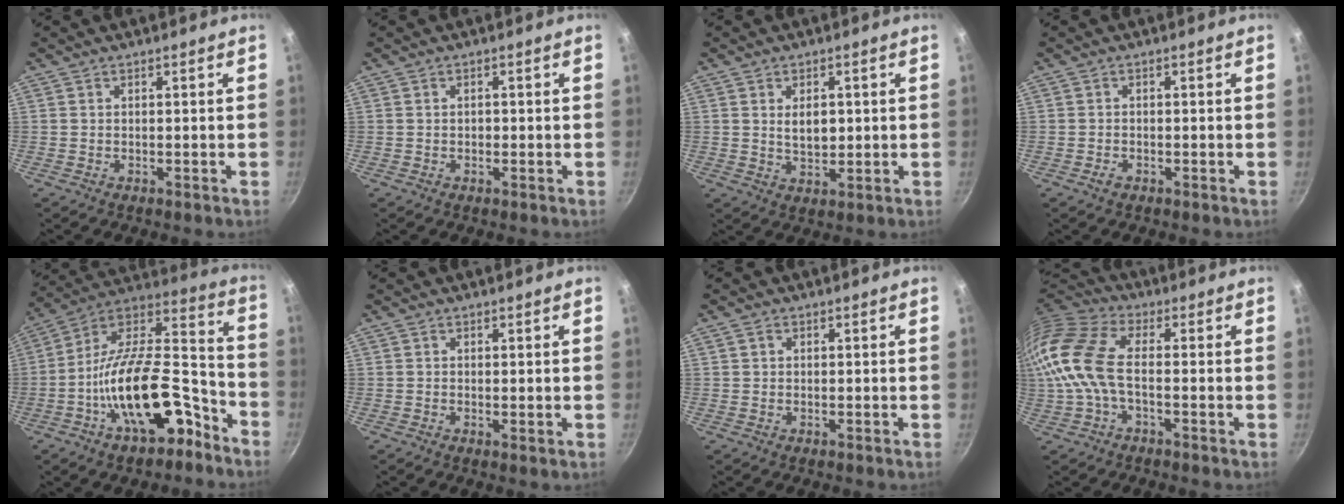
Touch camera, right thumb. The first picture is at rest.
{"total": 0.8, "force": [0.0, 0.7, 0.5], "torque": [-0.005, 0.004, 0.000]}
{"total": 5.0, "force": [0.9, 3.1, 3.8], "torque": [-0.052, -0.010, 0.020]}
{"total": 1.2, "force": [-0.7, 0.8, 0.6], "torque": [-0.012, 0.004, -0.015]}
{"total": 23.5, "force": [-10.5, 11.0, 18.0], "torque": [-0.254, 0.086, -0.173]}
{"total": 0.7, "force": [0.3, 0.3, 0.5], "torque": [-0.008, -0.007, 0.002]}
{"total": 1.0, "force": [0.3, 0.9, 0.4], "torque": [-0.005, 0.004, 0.004]}
{"total": 13.7, "force": [-1.0, 7.2, 11.6], "torque": [-0.252, 0.025, -0.041]}